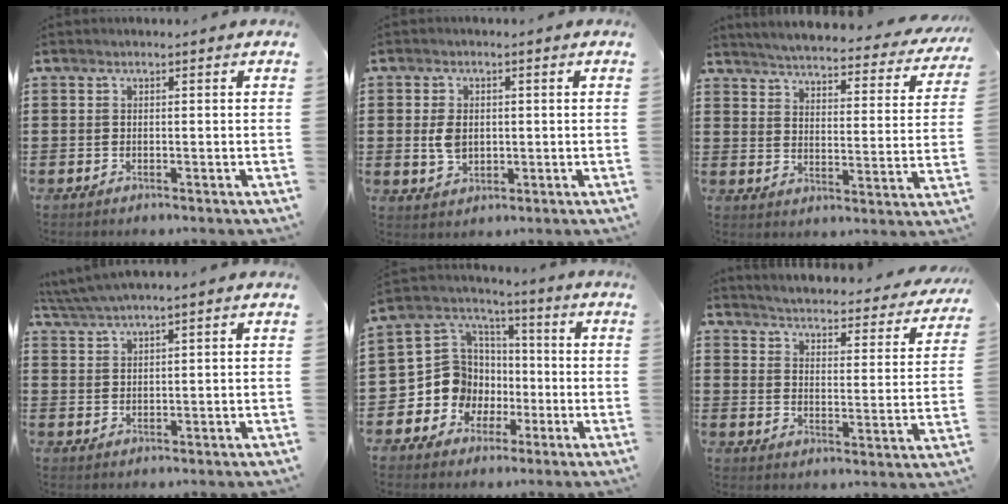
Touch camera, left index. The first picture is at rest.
{"total": 4.0, "force": [0.3, 2.7, 2.9], "torque": [-0.069, 0.005, 0.005]}
{"total": 4.2, "force": [4.0, -0.3, 1.1], "torque": [-0.045, -0.036, 0.063]}
{"total": 2.9, "force": [2.5, -0.3, 1.3], "torque": [-0.033, -0.001, 0.047]}
{"total": 10.3, "force": [-2.0, 9.8, 2.7], "torque": [-0.109, 0.002, -0.032]}
{"total": 3.7, "force": [3.6, -0.3, 0.5], "torque": [-0.032, -0.036, 0.054]}